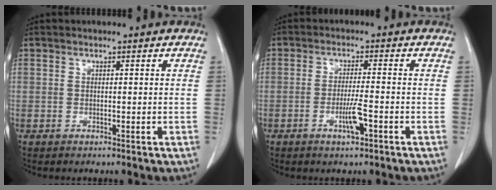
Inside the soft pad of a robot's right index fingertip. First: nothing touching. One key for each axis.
{"total": 4.2, "fx": -1.8, "fy": 0.1, "fz": 3.7, "tx": -0.071, "ty": -0.005, "tz": -0.033}